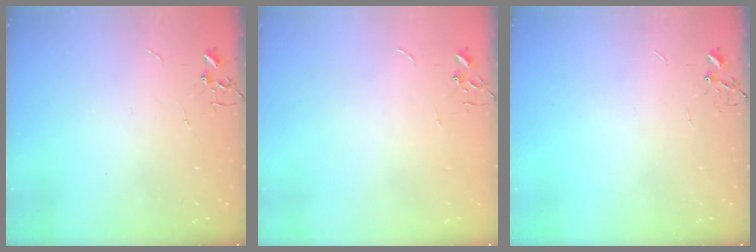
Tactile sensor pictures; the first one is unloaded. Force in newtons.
{"total": 0.0}
{"total": 0.0}